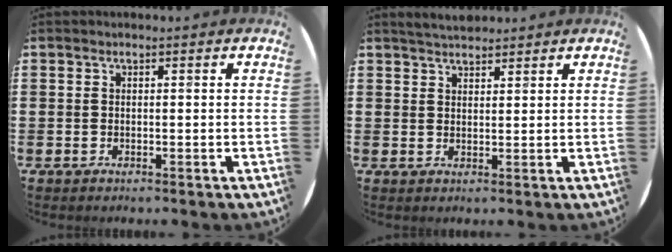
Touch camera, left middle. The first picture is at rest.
{"total": 2.7, "force": [2.6, 0.5, 0.4], "torque": [-0.013, -0.002, 0.049]}